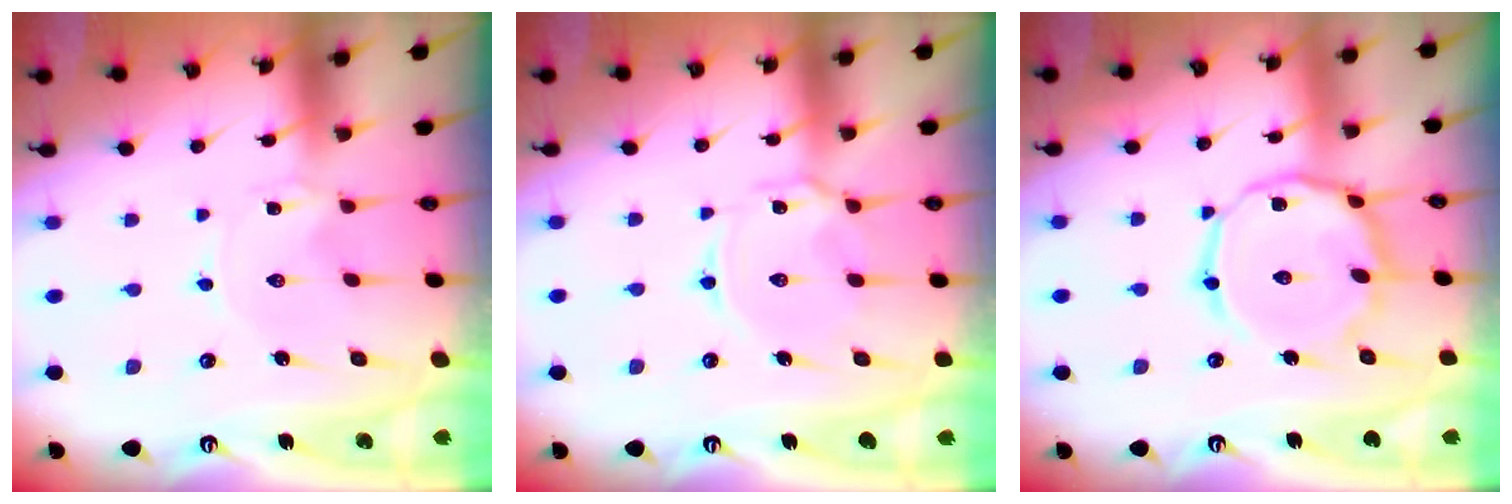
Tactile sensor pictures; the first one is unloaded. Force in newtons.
{"total": 5.5, "press": 5.5, "slide": 0.5}
{"total": 14.9, "press": 14.8, "slide": 0.8}